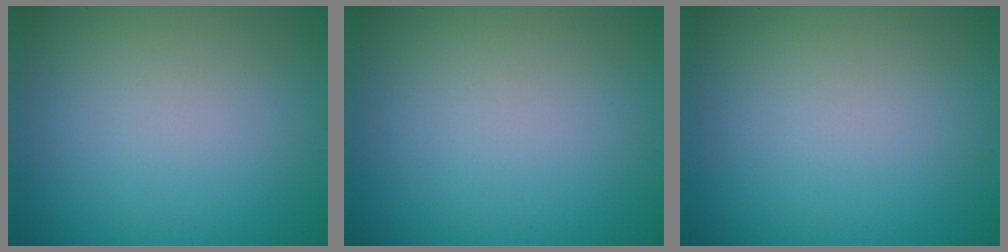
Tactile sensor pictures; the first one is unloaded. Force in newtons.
{"total": 0.0}
{"total": 0.0}